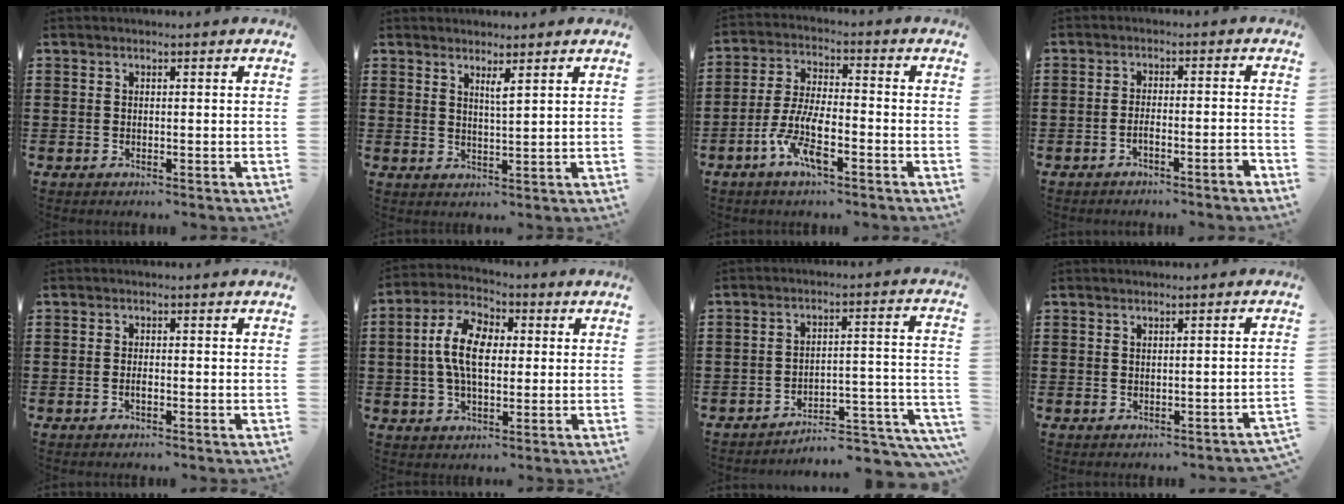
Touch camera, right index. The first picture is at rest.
{"total": 2.2, "force": [1.7, -0.1, 1.3], "torque": [-0.029, -0.001, 0.031]}
{"total": 8.3, "force": [-4.0, 2.6, 6.8], "torque": [-0.155, -0.005, -0.079]}
{"total": 2.4, "force": [-1.9, 0.0, 1.4], "torque": [-0.027, 0.005, -0.037]}
{"total": 1.0, "force": [-0.4, 0.3, 0.9], "torque": [-0.018, -0.002, -0.006]}
{"total": 9.0, "force": [0.6, 5.2, 7.3], "torque": [-0.172, 0.011, 0.004]}
{"total": 5.7, "force": [-5.3, 0.7, 2.0], "torque": [-0.028, 0.001, -0.104]}
{"total": 0.6, "force": [-0.3, 0.0, 0.5], "torque": [-0.011, -0.004, -0.005]}